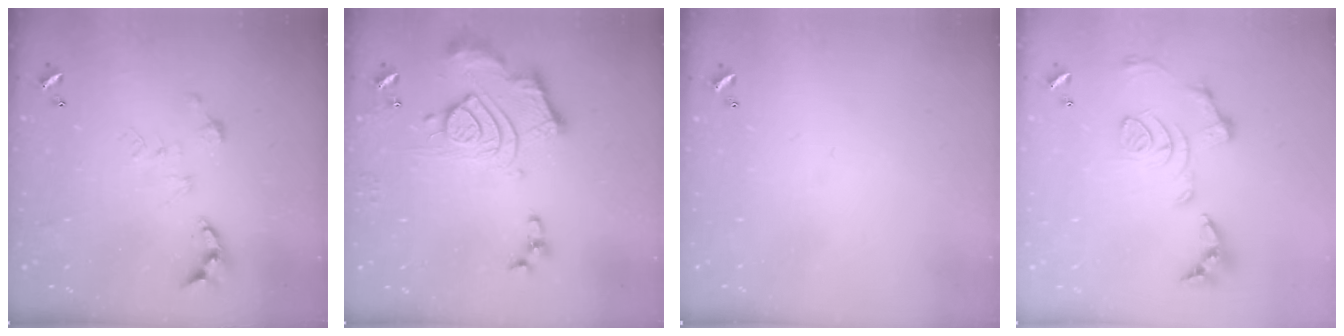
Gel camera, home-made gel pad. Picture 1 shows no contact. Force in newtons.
{"total": 16.2, "press": 16.1, "slide": 1.9}
{"total": 0.0}
{"total": 1.5, "press": 0.8, "slide": 1.3}